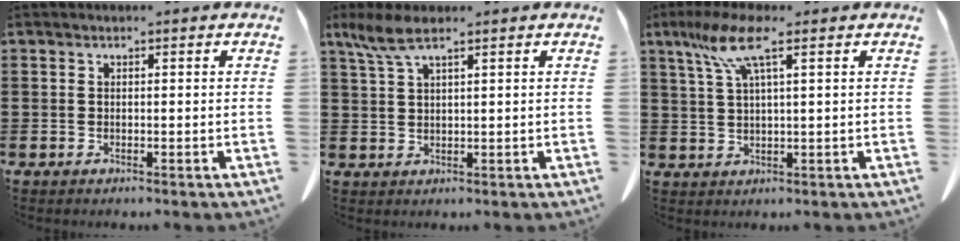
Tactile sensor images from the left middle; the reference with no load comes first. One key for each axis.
{"total": 4.6, "fx": 2.9, "fy": 0.9, "fz": 3.4, "tx": -0.080, "ty": -0.002, "tz": 0.050}
{"total": 7.1, "fx": 3.6, "fy": 1.0, "fz": 6.0, "tx": -0.133, "ty": 0.004, "tz": 0.062}